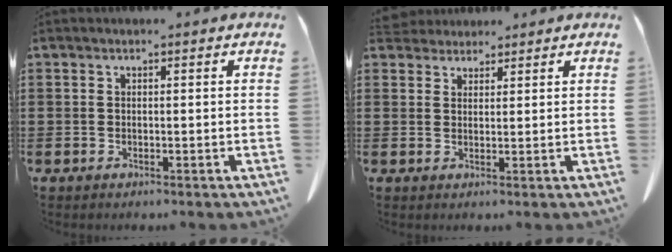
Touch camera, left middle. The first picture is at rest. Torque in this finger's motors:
{"motor_torque": [0.10, 0.00, 0.08, 0.00]}